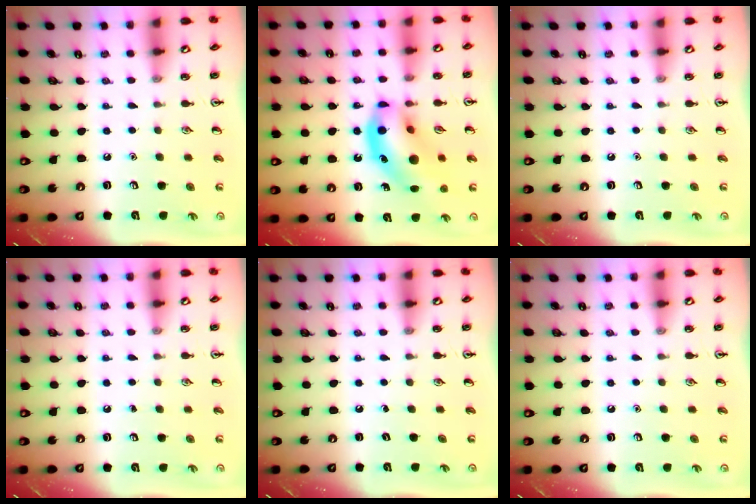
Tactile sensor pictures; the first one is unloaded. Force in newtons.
{"total": 16.6, "press": 16.3, "slide": 3.2}
{"total": 0.0}
{"total": 0.0}
{"total": 0.0}
{"total": 0.0}